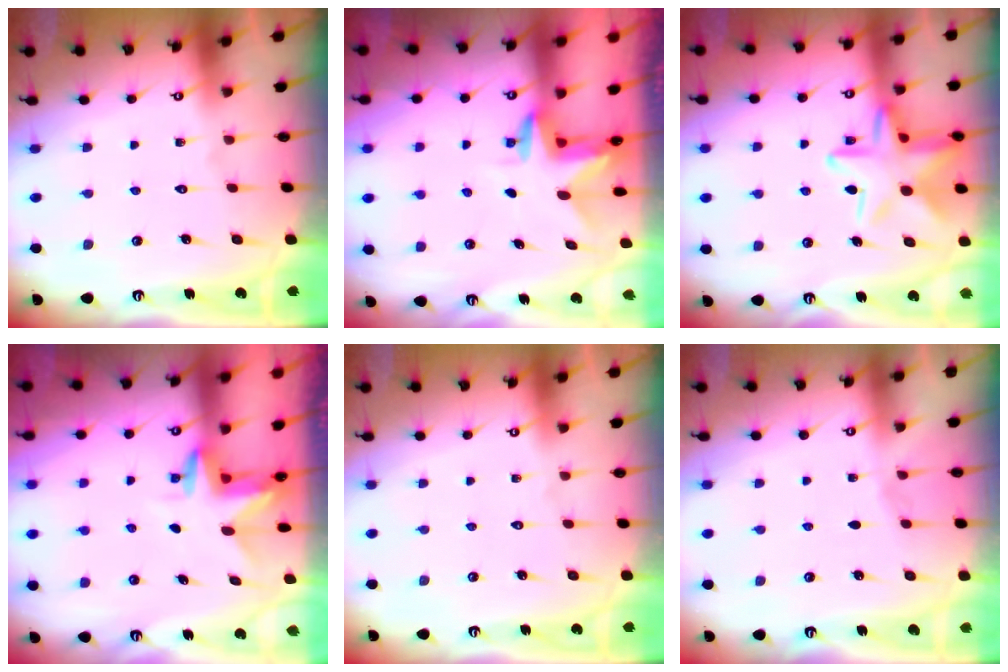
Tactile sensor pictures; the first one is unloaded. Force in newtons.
{"total": 2.8, "press": 2.8, "slide": 0.1}
{"total": 16.1, "press": 16.0, "slide": 1.0}
{"total": 3.1, "press": 3.1, "slide": 0.3}
{"total": 0.0}
{"total": 2.1, "press": 2.1, "slide": 0.4}